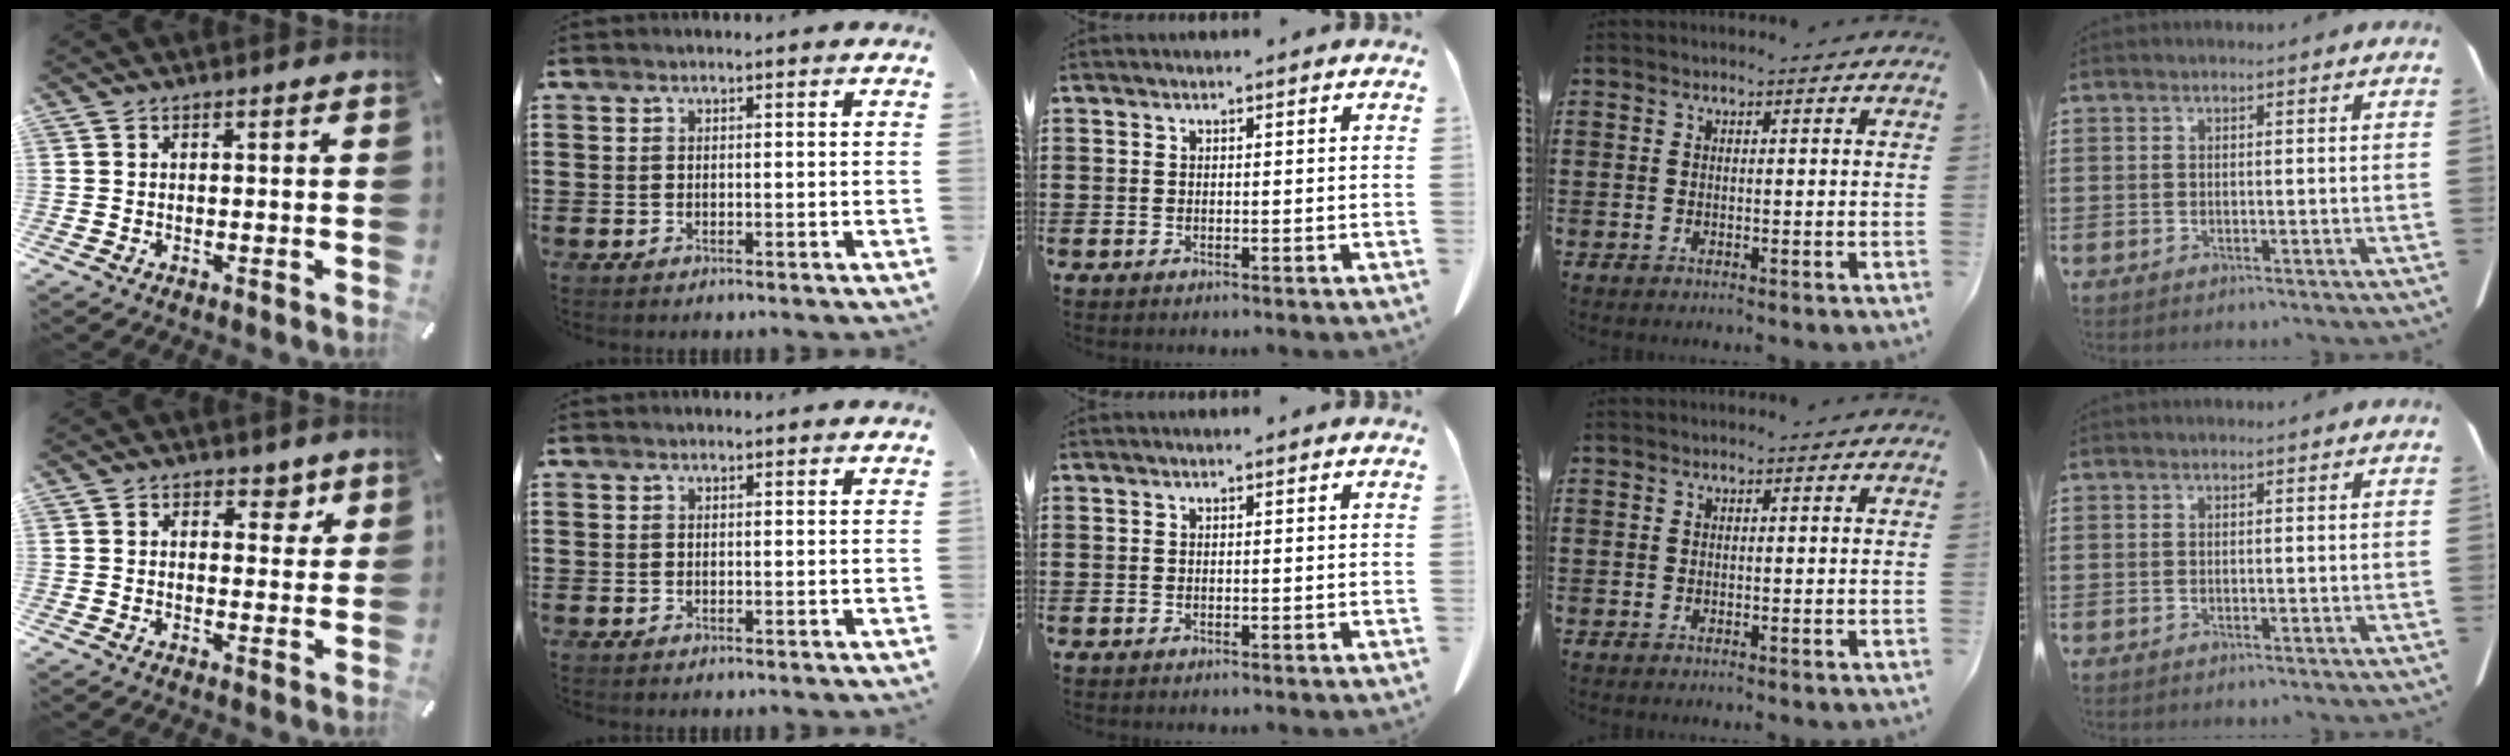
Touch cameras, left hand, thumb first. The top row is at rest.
{"thumb": {"total": 4.1, "force": [1.9, 3.1, 1.9], "torque": [-0.006, -0.009, 0.025]}}